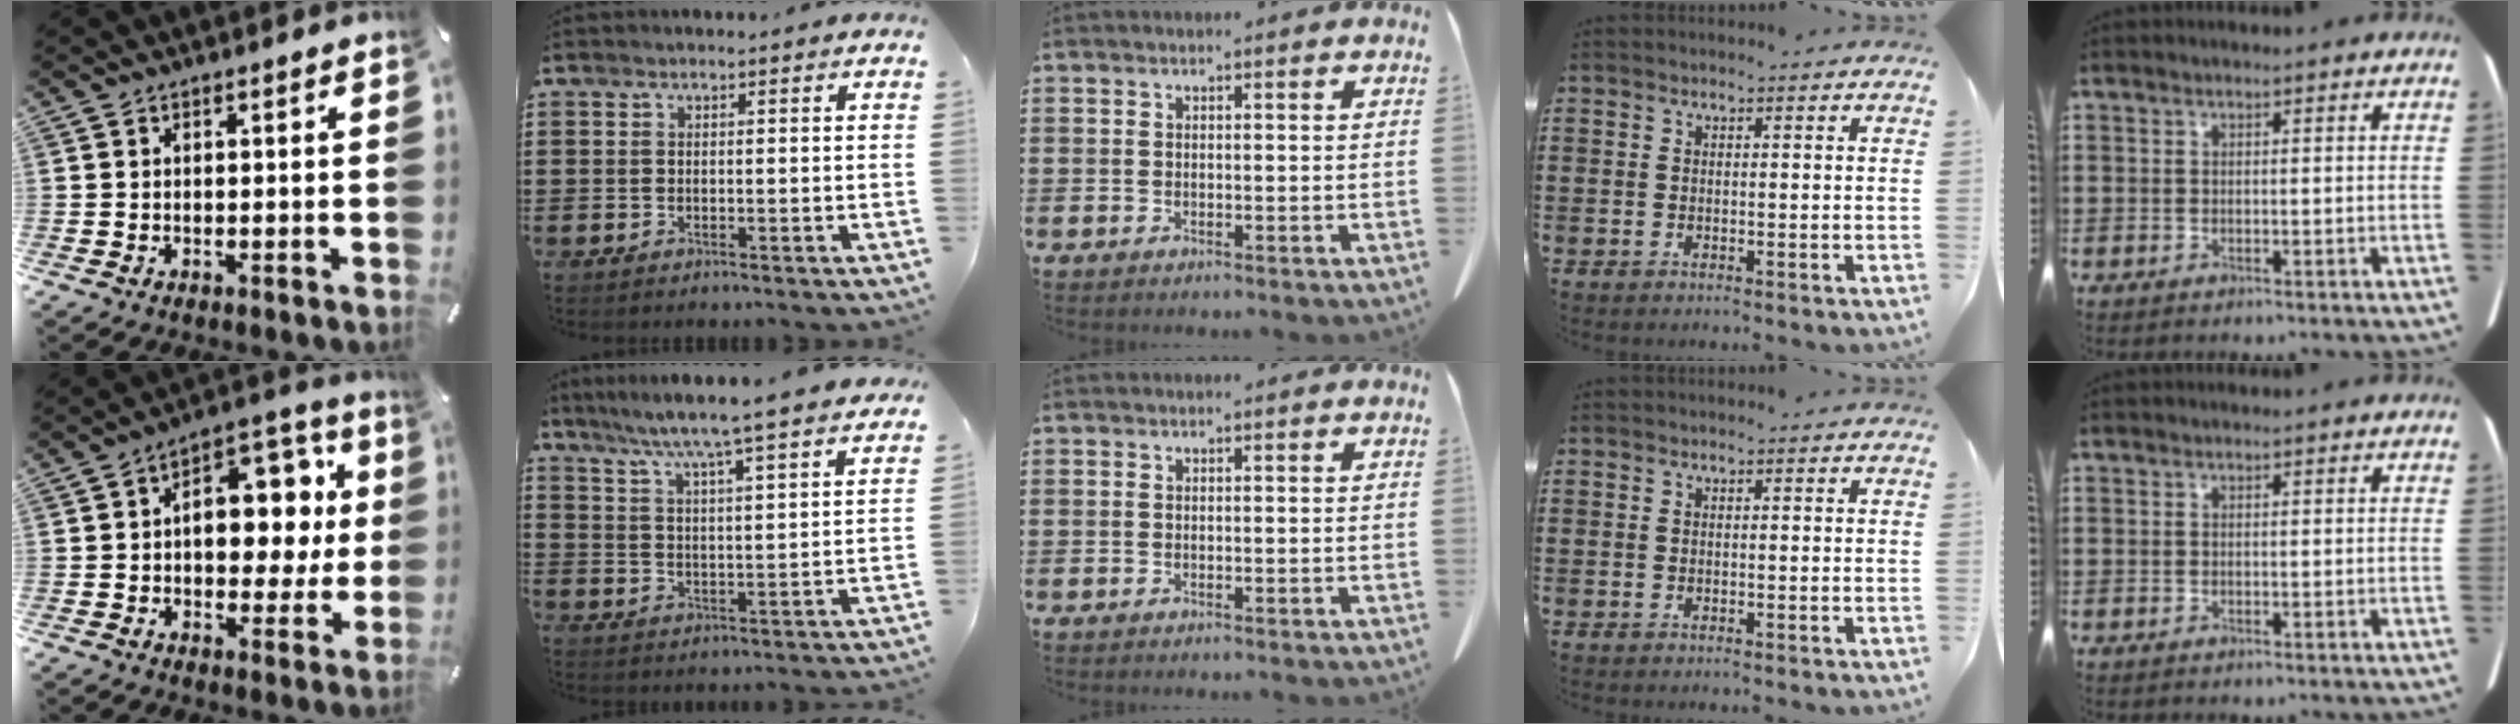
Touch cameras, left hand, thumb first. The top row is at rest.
{"thumb": {"total": 14.5, "force": [2.0, 9.7, 10.6], "torque": [-0.128, -0.014, 0.037]}, "index": {"total": 5.8, "force": [5.2, -1.4, 2.3], "torque": [-0.068, -0.041, 0.081]}}